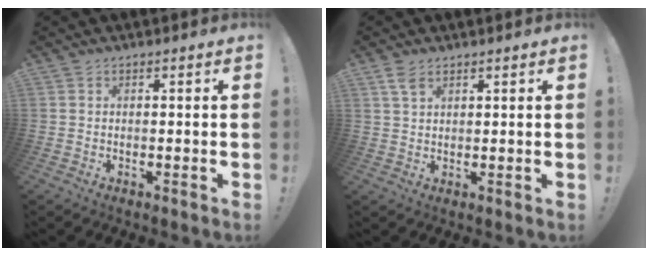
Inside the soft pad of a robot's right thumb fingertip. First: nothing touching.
{"total": 3.7, "force": [2.2, 1.8, 2.4], "torque": [-0.046, -0.005, 0.041]}